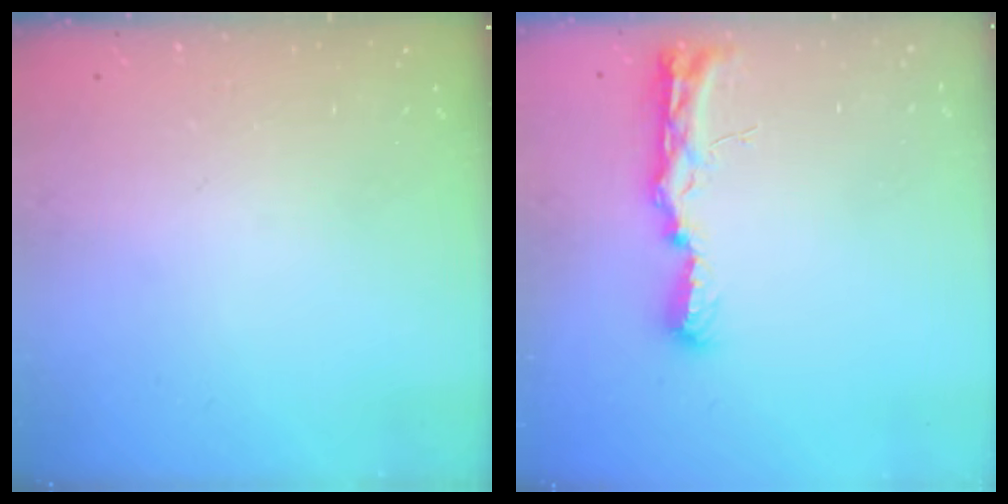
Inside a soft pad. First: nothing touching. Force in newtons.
{"total": 8.8, "press": 8.7, "slide": 0.9}